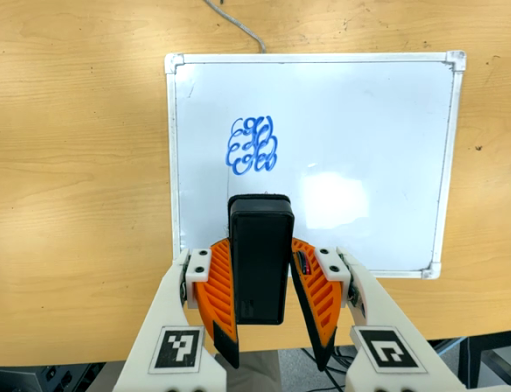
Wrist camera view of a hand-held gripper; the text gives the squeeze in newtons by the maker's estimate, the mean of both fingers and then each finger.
{"total": 6.3, "left": 5.0, "right": 7.6}